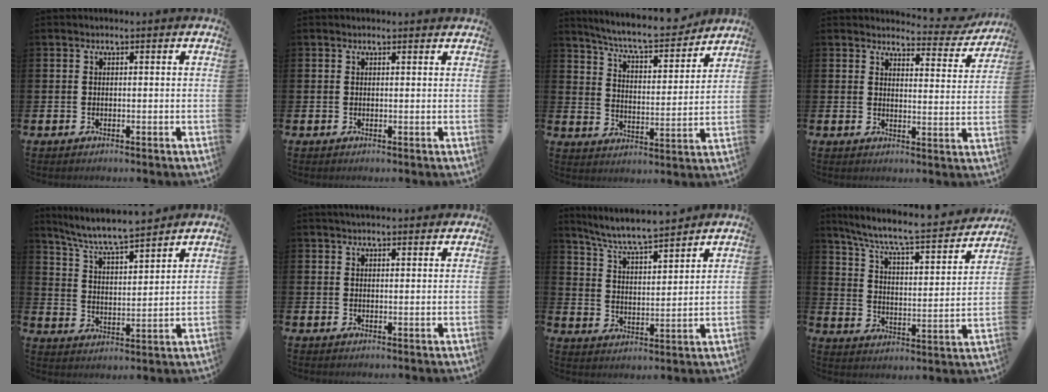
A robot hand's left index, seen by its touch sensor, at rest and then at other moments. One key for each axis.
{"total": 0.5, "fx": 0.5, "fy": 0.1, "fz": 0.1, "tx": 0.010, "ty": -0.004, "tz": 0.007}
{"total": 8.0, "fx": 7.5, "fy": 1.1, "fz": 2.5, "tx": -0.073, "ty": -0.056, "tz": 0.128}
{"total": 3.5, "fx": 3.3, "fy": 1.1, "fz": 0.5, "tx": -0.002, "ty": -0.030, "tz": 0.049}
{"total": 7.2, "fx": 6.8, "fy": 0.4, "fz": 2.3, "tx": -0.072, "ty": -0.047, "tz": 0.118}
{"total": 2.4, "fx": 2.3, "fy": 0.4, "fz": 0.4, "tx": -0.003, "ty": -0.009, "tz": 0.040}
{"total": 6.4, "fx": 6.2, "fy": 0.1, "fz": 1.7, "tx": -0.054, "ty": -0.035, "tz": 0.110}
{"total": 7.8, "fx": 6.9, "fy": 1.2, "fz": 3.4, "tx": -0.093, "ty": -0.052, "tz": 0.110}